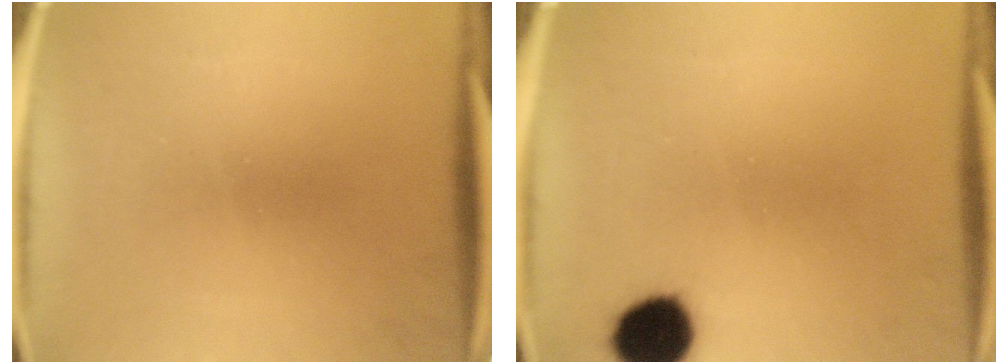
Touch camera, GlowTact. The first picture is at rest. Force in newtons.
{"total": 9.1}